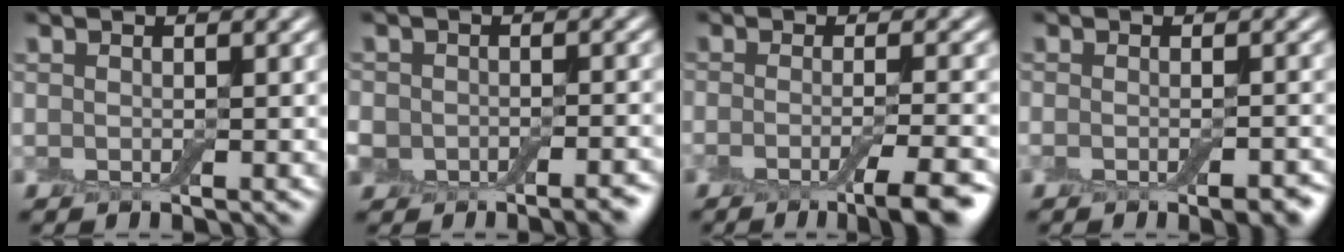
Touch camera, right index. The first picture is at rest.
{"total": 5.3, "force": [-2.9, 3.6, 2.5], "torque": [-0.019, 0.000, -0.044]}
{"total": 5.7, "force": [-2.6, 1.3, 4.9], "torque": [-0.063, -0.005, -0.044]}
{"total": 3.3, "force": [-1.4, 1.1, 2.8], "torque": [-0.031, -0.003, -0.017]}